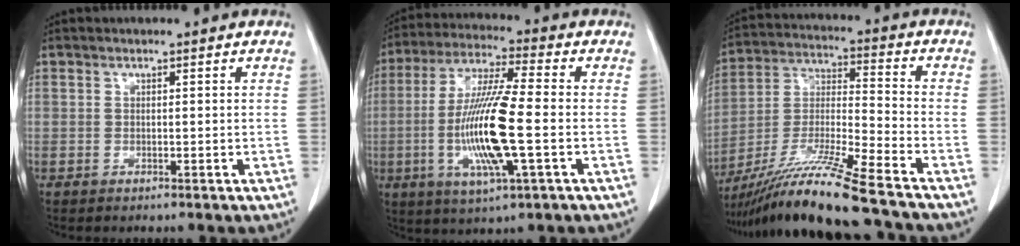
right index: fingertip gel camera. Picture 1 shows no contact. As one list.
[{"total": 14.5, "force": [-2.6, 1.1, 14.3], "torque": [-0.287, -0.011, -0.050]}, {"total": 18.2, "force": [-14.7, -1.5, 10.6], "torque": [-0.226, -0.031, -0.270]}]